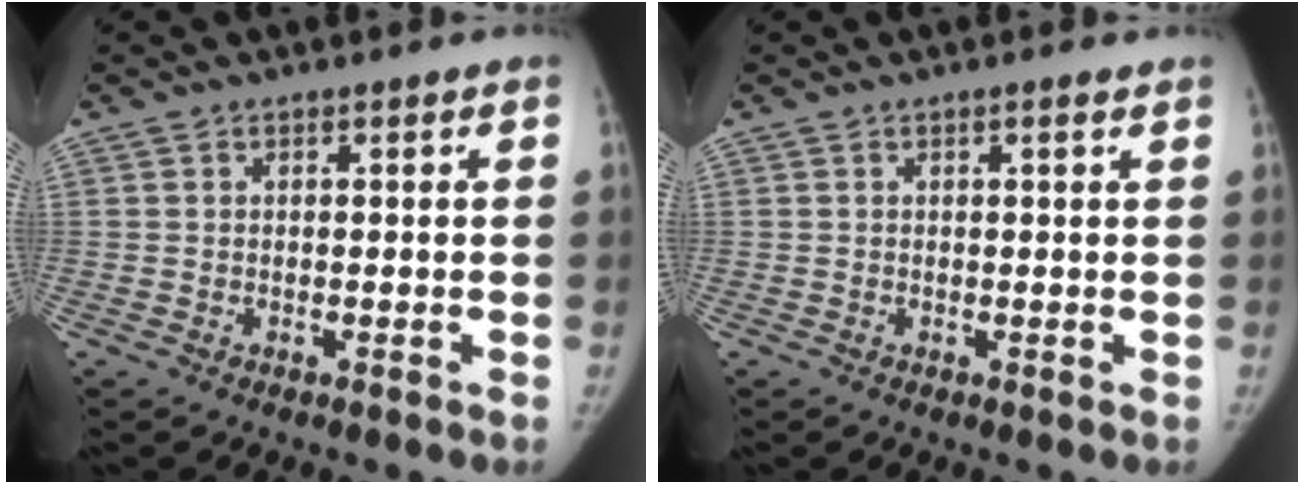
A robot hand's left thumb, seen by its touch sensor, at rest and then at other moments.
{"total": 1.3, "force": [0.8, 0.2, 1.0], "torque": [-0.016, -0.002, 0.011]}